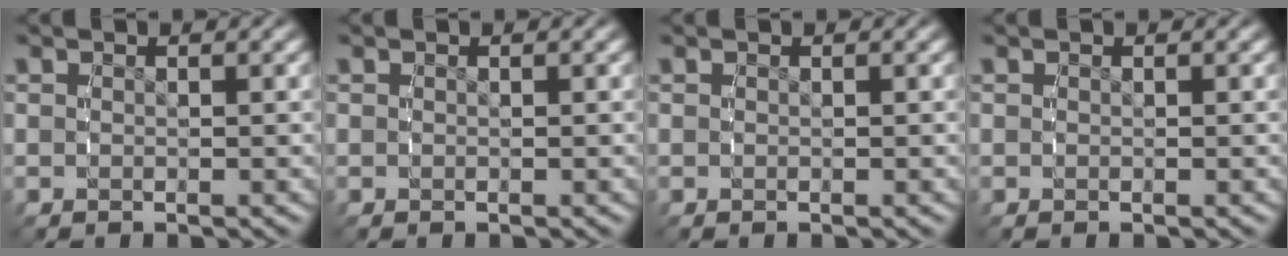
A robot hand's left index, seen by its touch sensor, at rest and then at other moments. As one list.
[{"total": 0.9, "force": [-0.2, -0.8, -0.3], "torque": [0.011, -0.008, 0.005]}, {"total": 0.0}, {"total": 0.0}]